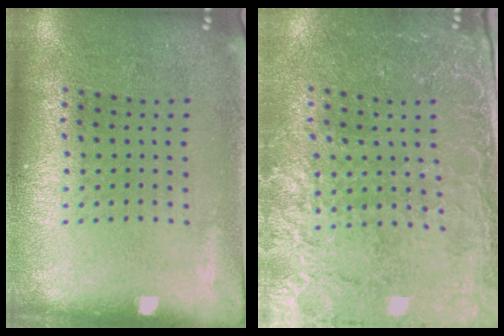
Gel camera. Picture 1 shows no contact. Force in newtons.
{"total": 3.1, "press": 2.9, "slide": 1.0}